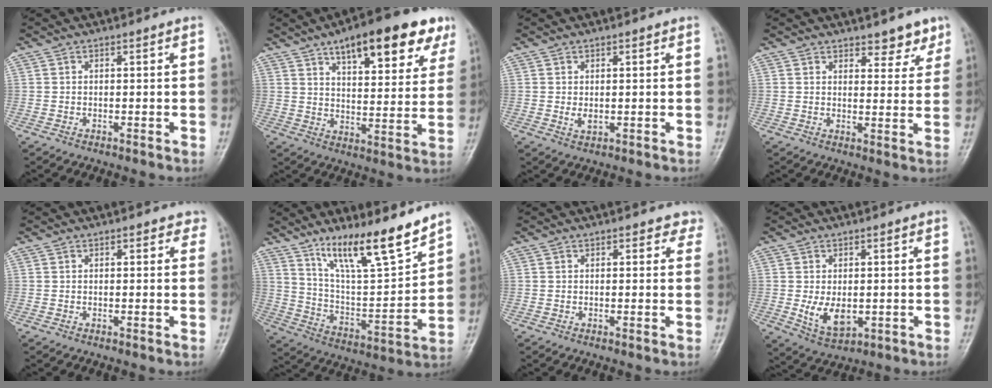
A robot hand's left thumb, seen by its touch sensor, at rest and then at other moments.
{"total": 19.6, "force": [11.6, 7.0, 14.2], "torque": [-0.161, -0.032, 0.164]}
{"total": 1.8, "force": [0.2, 1.1, 1.4], "torque": [-0.022, -0.006, 0.007]}
{"total": 5.0, "force": [3.9, 2.5, 2.0], "torque": [0.010, -0.025, 0.052]}
{"total": 1.8, "force": [1.1, 1.1, 0.9], "torque": [0.010, -0.001, 0.006]}
{"total": 15.7, "force": [11.7, 2.8, 10.1], "torque": [-0.150, -0.075, 0.214]}
{"total": 2.6, "force": [1.9, 1.5, 0.8], "torque": [0.020, -0.005, 0.010]}
{"total": 6.5, "force": [-0.6, 4.0, 5.0], "torque": [-0.077, -0.015, 0.001]}